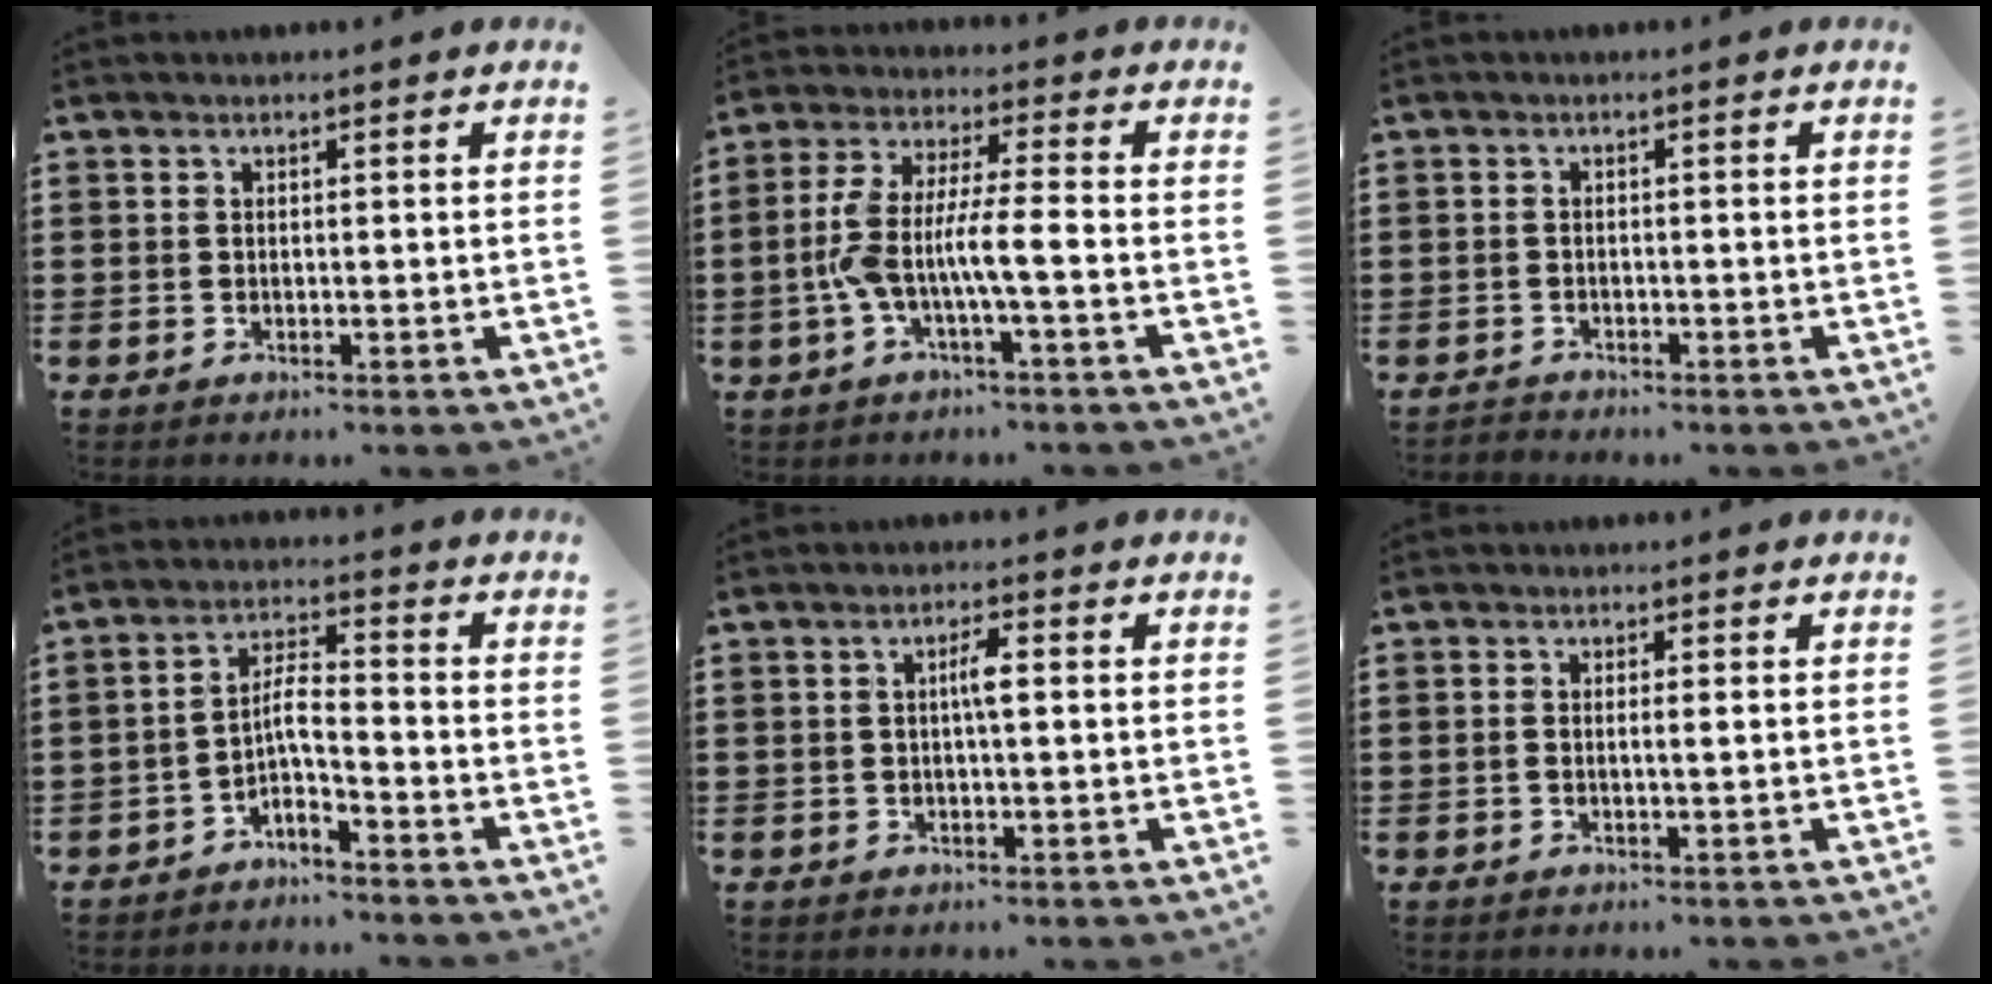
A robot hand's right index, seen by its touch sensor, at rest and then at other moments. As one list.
[{"total": 7.6, "force": [-2.7, 1.6, 7.0], "torque": [-0.164, -0.010, -0.063]}, {"total": 1.0, "force": [-1.0, 0.2, -0.2], "torque": [0.000, 0.004, -0.022]}, {"total": 4.1, "force": [-2.7, 0.8, 3.0], "torque": [-0.067, 0.002, -0.059]}, {"total": 2.4, "force": [0.1, 0.4, 2.4], "torque": [-0.045, 0.001, -0.001]}, {"total": 1.1, "force": [-0.2, 0.1, 1.1], "torque": [-0.022, -0.001, -0.003]}]